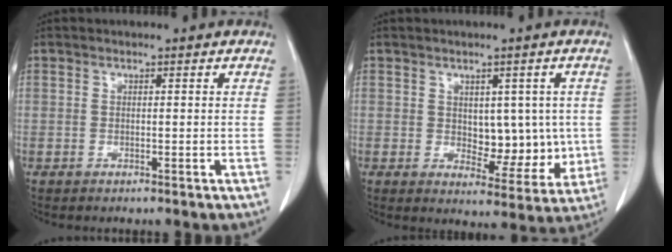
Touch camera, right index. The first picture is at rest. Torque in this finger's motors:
{"motor_torque": [0.37, 0.16, 0.12, 0.02]}